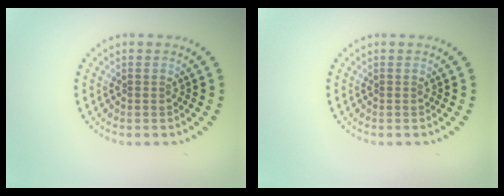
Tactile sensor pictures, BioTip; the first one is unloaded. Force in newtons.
{"total": 0.0}